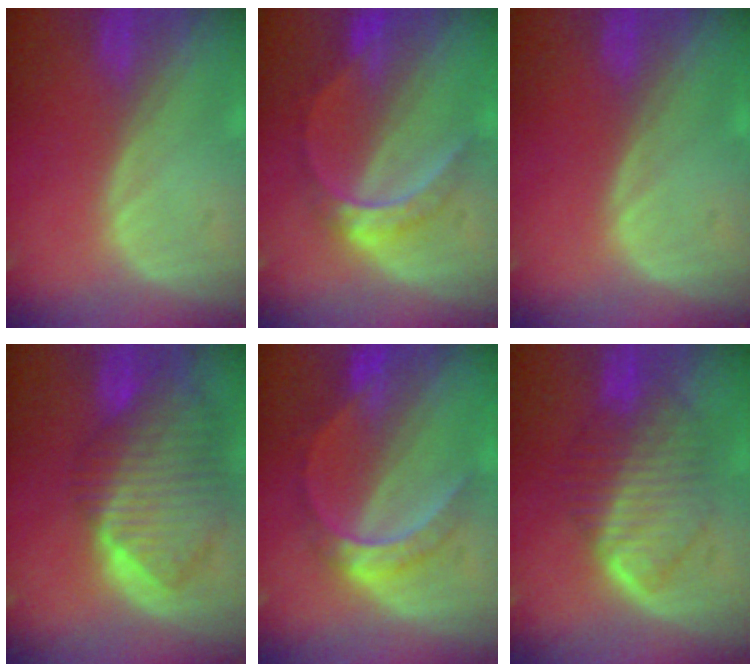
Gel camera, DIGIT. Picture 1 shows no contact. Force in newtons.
{"total": 6.3, "press": 5.5, "slide": 3.2}
{"total": 0.0}
{"total": 10.4, "press": 9.0, "slide": 5.1}
{"total": 6.1, "press": 5.7, "slide": 2.2}
{"total": 7.5, "press": 7.5, "slide": 0.4}